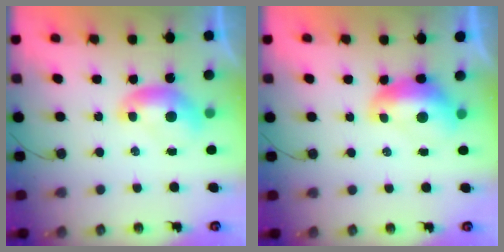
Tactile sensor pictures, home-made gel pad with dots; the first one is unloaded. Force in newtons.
{"total": 2.2, "press": 2.0, "slide": 0.9}